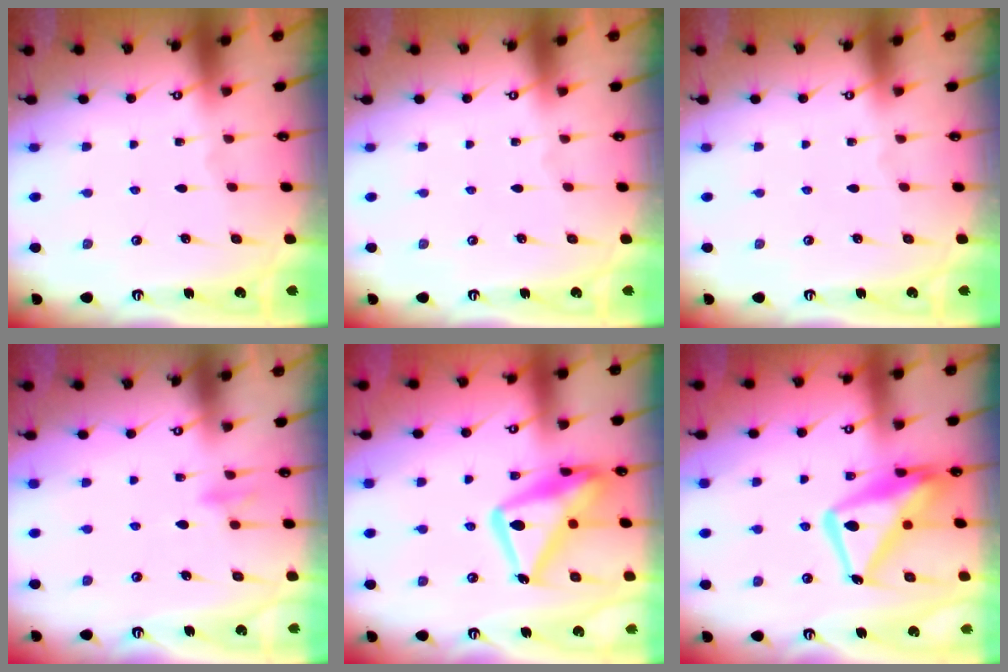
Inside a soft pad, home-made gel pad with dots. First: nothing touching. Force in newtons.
{"total": 0.0}
{"total": 0.0}
{"total": 9.0, "press": 8.8, "slide": 1.5}
{"total": 19.7, "press": 19.7, "slide": 1.8}
{"total": 16.1, "press": 16.0, "slide": 1.7}